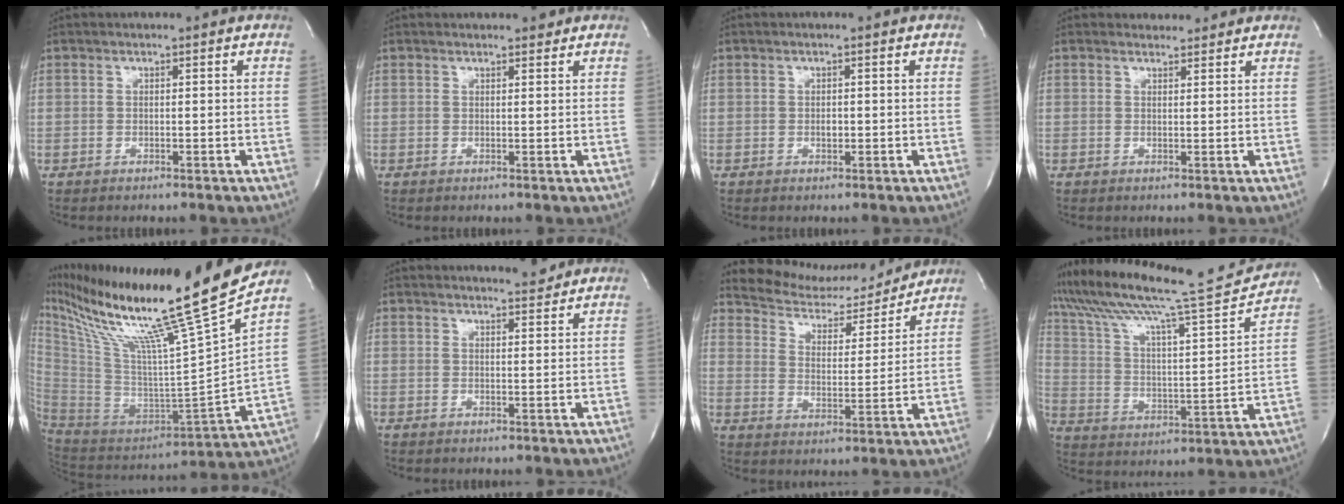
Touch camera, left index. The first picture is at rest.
{"total": 1.6, "force": [1.4, 0.6, 0.5], "torque": [-0.011, -0.002, 0.015]}
{"total": 0.9, "force": [-0.5, 0.5, 0.6], "torque": [-0.010, -0.003, -0.007]}
{"total": 1.7, "force": [1.4, 0.9, -0.2], "torque": [0.004, 0.005, 0.017]}
{"total": 28.7, "force": [20.8, -2.4, 19.6], "torque": [-0.350, -0.061, 0.345]}
{"total": 2.0, "force": [2.0, 0.1, 0.2], "torque": [-0.010, -0.014, 0.027]}
{"total": 10.9, "force": [10.7, 1.9, 0.7], "torque": [-0.010, -0.016, 0.167]}
{"total": 21.0, "force": [19.2, 0.2, 8.5], "torque": [-0.155, -0.033, 0.296]}